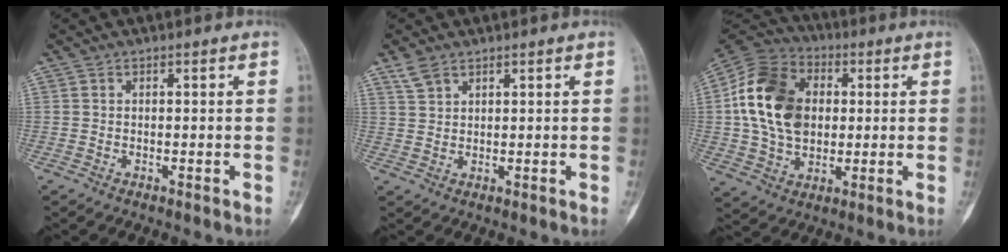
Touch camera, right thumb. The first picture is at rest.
{"total": 3.1, "force": [2.3, 1.6, 1.4], "torque": [-0.028, -0.001, 0.053]}
{"total": 18.4, "force": [1.8, 13.7, 12.2], "torque": [-0.205, 0.013, 0.028]}